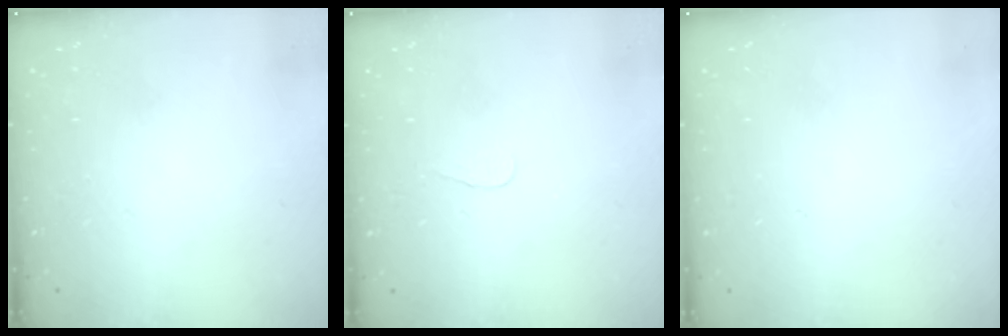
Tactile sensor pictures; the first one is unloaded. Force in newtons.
{"total": 2.8, "press": 2.7, "slide": 0.3}
{"total": 0.6, "press": 0.6, "slide": 0.2}